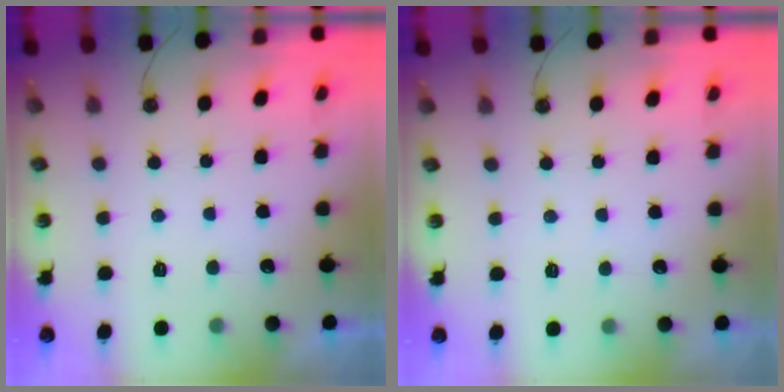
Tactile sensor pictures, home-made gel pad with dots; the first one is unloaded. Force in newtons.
{"total": 2.0, "press": 1.9, "slide": 0.5}